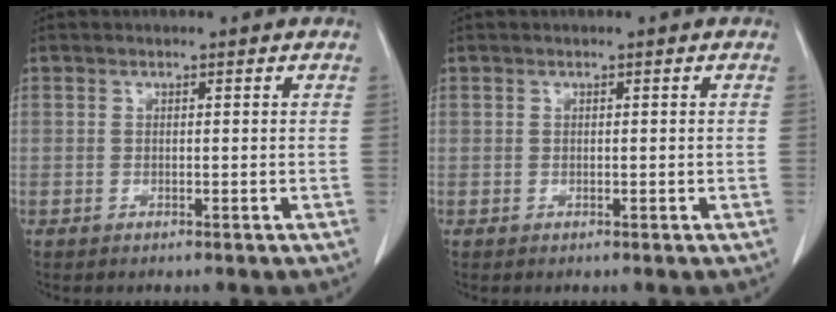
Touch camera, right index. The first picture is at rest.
{"total": 0.0}